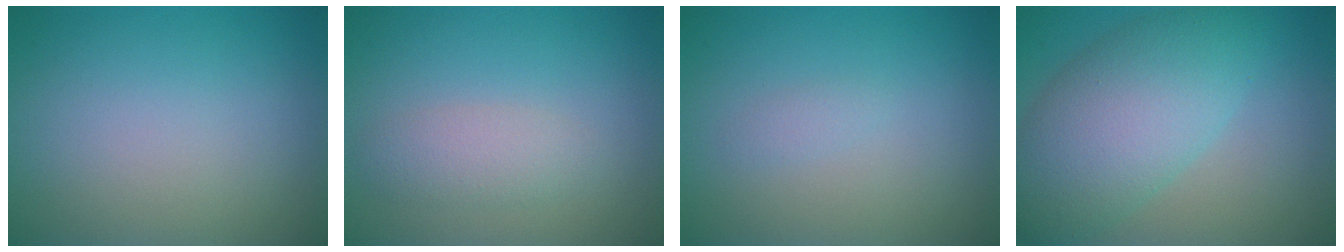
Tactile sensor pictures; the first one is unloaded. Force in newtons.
{"total": 2.1, "press": 2.1, "slide": 0.1}
{"total": 0.6, "press": 0.6, "slide": 0.0}
{"total": 8.1, "press": 8.1, "slide": 0.1}